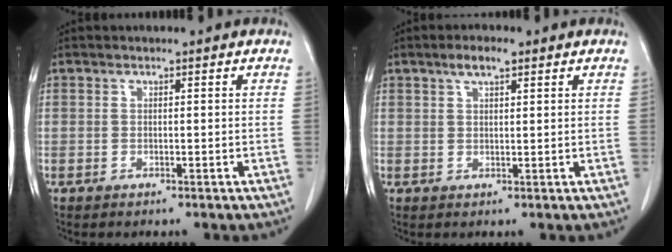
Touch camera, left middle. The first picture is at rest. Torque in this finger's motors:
{"motor_torque": [0.80, -0.64, 0.02, 0.04]}